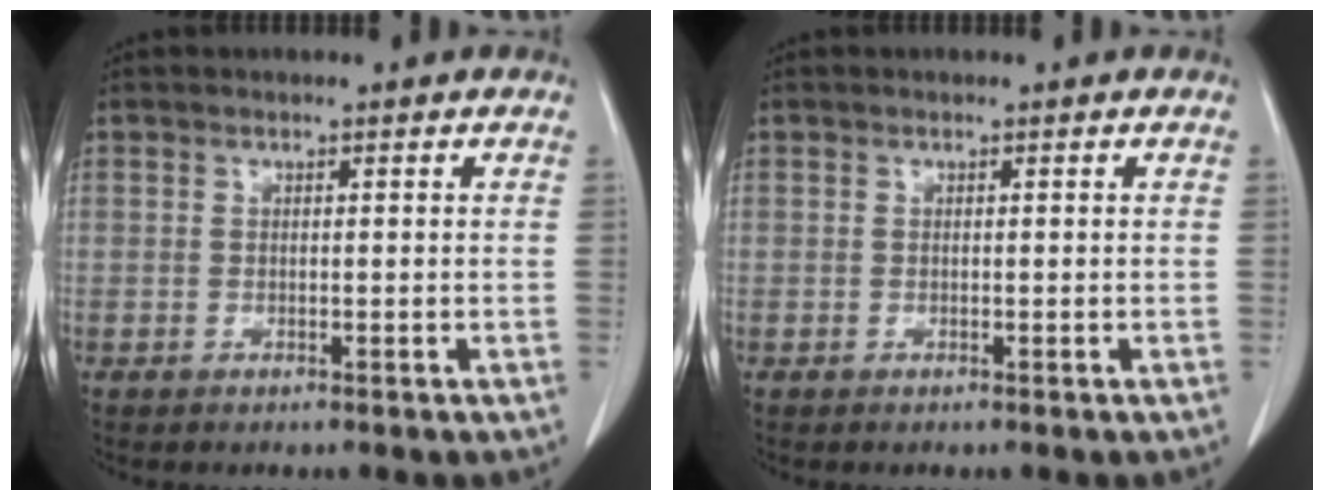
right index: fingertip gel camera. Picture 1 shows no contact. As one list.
[{"total": 0.0}]